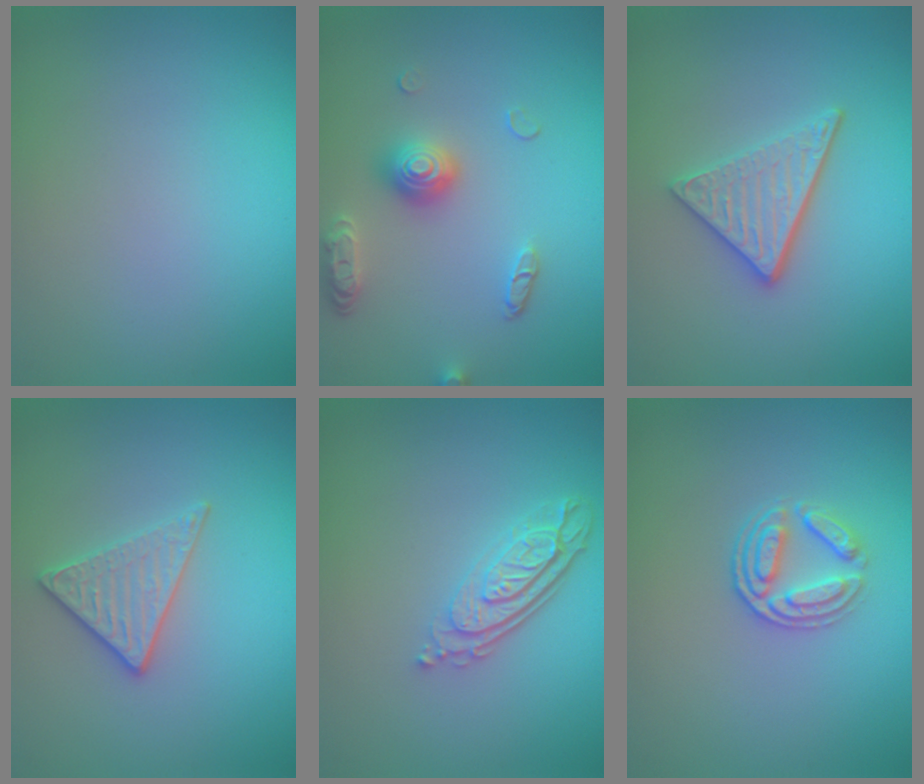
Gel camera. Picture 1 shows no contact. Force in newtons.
{"total": 3.6, "press": 3.0, "slide": 2.0}
{"total": 3.6, "press": 3.1, "slide": 1.9}
{"total": 2.7, "press": 2.5, "slide": 1.1}
{"total": 3.8, "press": 2.7, "slide": 2.6}
{"total": 2.6, "press": 2.1, "slide": 1.6}